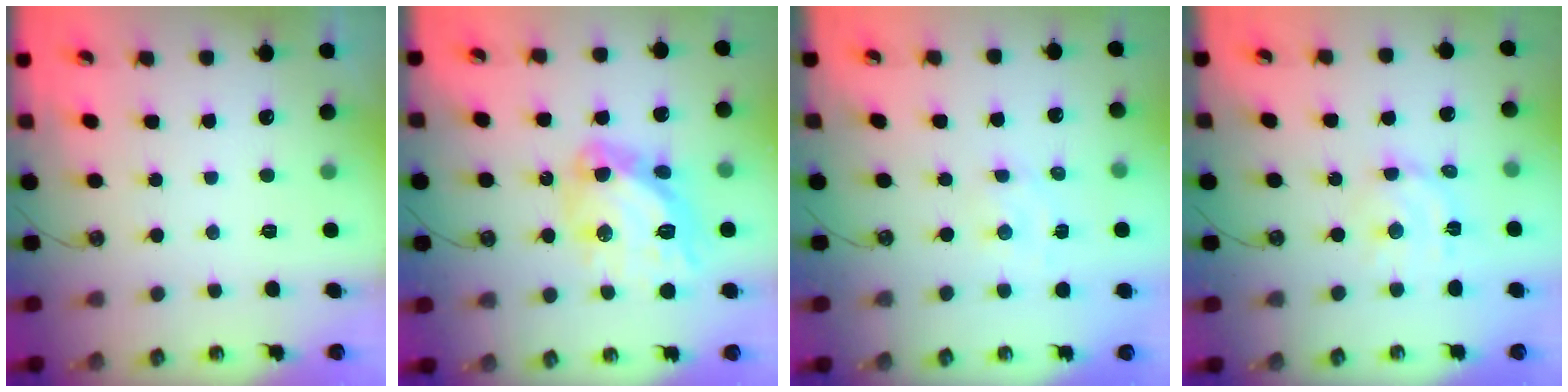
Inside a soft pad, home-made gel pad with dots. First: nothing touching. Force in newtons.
{"total": 16.9, "press": 16.8, "slide": 2.0}
{"total": 2.1, "press": 2.0, "slide": 0.3}
{"total": 8.7, "press": 8.7, "slide": 0.7}